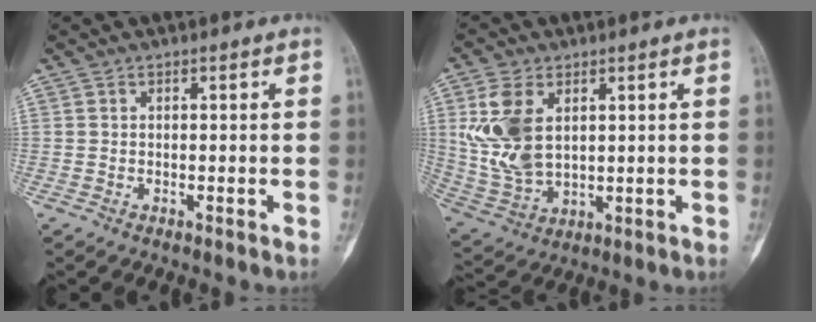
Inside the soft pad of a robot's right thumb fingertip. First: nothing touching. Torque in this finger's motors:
{"motor_torque": [0.30, 2.37, 1.02, 0.24, 0.16]}